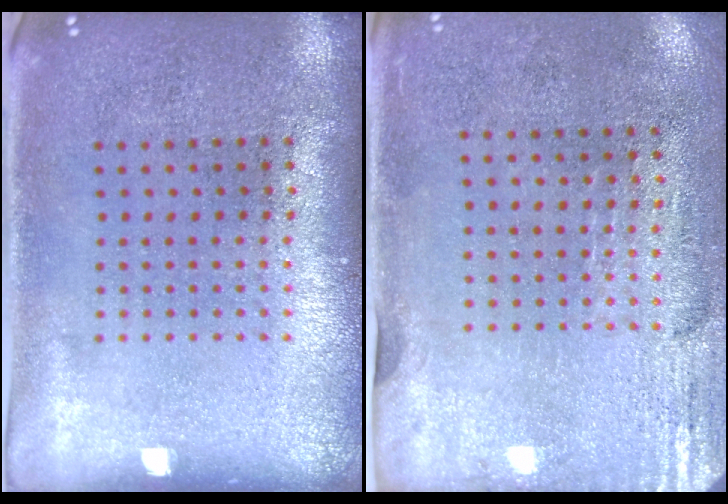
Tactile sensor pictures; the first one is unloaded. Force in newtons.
{"total": 2.9, "press": 2.5, "slide": 1.5}